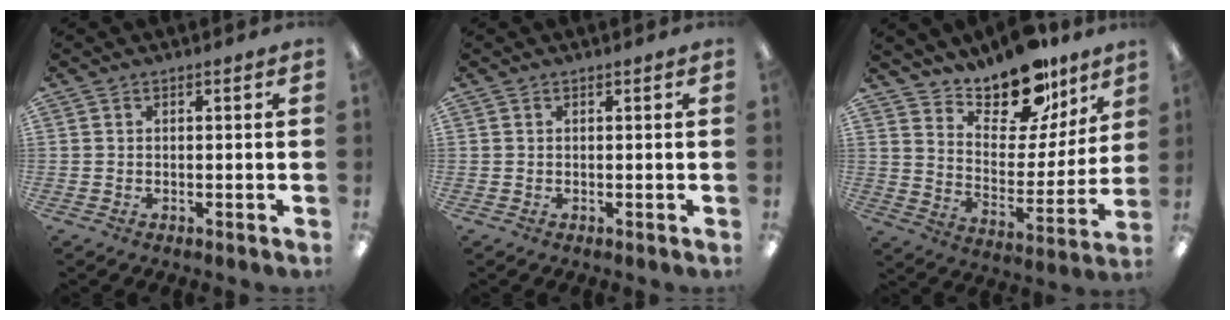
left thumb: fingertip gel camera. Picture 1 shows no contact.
{"total": 0.0}
{"total": 16.5, "force": [14.0, 6.7, 5.8], "torque": [-0.091, -0.109, 0.245]}